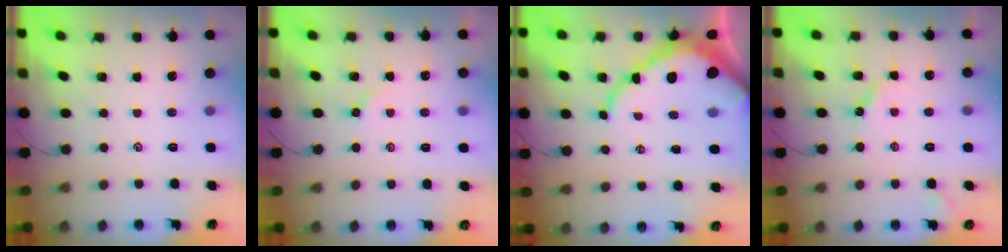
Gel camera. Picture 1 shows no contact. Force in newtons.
{"total": 2.3, "press": 2.3, "slide": 0.5}
{"total": 12.0, "press": 11.9, "slide": 1.3}
{"total": 4.5, "press": 4.5, "slide": 0.6}